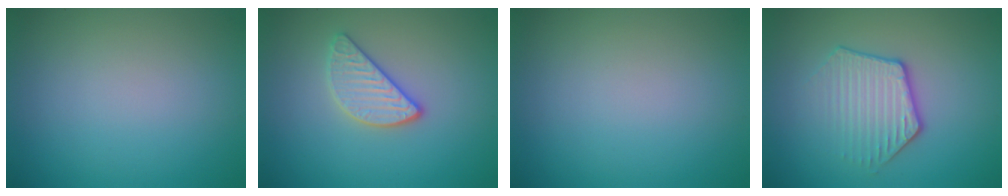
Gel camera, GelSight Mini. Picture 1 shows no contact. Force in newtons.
{"total": 2.8, "press": 2.7, "slide": 0.9}
{"total": 0.0}
{"total": 3.6, "press": 3.1, "slide": 1.8}